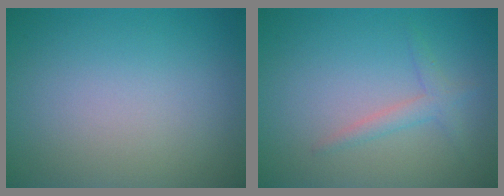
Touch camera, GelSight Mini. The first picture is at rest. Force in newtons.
{"total": 1.6, "press": 1.6, "slide": 0.0}